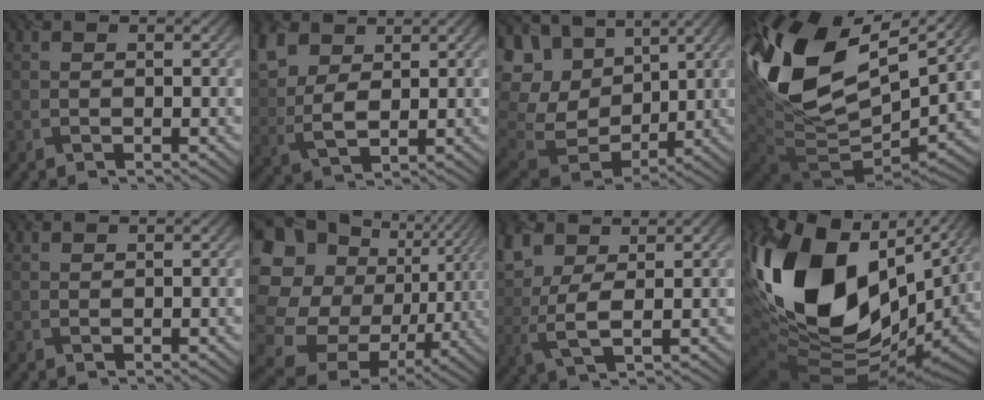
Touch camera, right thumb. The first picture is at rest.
{"total": 8.6, "force": [4.3, 4.9, 5.6], "torque": [-0.160, 0.015, 0.081]}
{"total": 16.5, "force": [5.4, 12.1, 9.9], "torque": [-0.284, 0.022, 0.115]}
{"total": 17.4, "force": [5.9, 10.2, 12.8], "torque": [-0.297, 0.010, 0.112]}
{"total": 0.5, "force": [0.5, -0.1, 0.2], "torque": [-0.007, 0.005, 0.005]}
{"total": 22.5, "force": [0.8, 19.2, 11.7], "torque": [-0.288, -0.019, 0.018]}
{"total": 7.9, "force": [3.2, 3.6, 6.2], "torque": [-0.166, 0.012, 0.056]}
{"total": 20.9, "force": [4.6, 13.5, 15.3], "torque": [-0.359, -0.023, 0.102]}